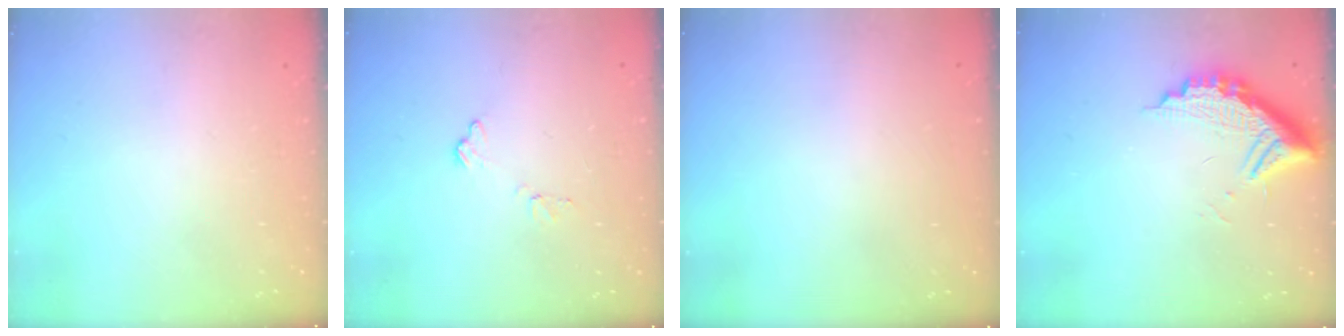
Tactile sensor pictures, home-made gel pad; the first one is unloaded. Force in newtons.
{"total": 6.9, "press": 6.9, "slide": 0.6}
{"total": 3.0, "press": 3.0, "slide": 0.1}
{"total": 11.7, "press": 11.6, "slide": 1.2}